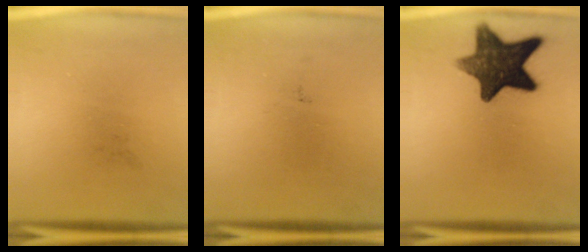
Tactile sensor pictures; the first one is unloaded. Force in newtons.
{"total": 0.0}
{"total": 12.9}